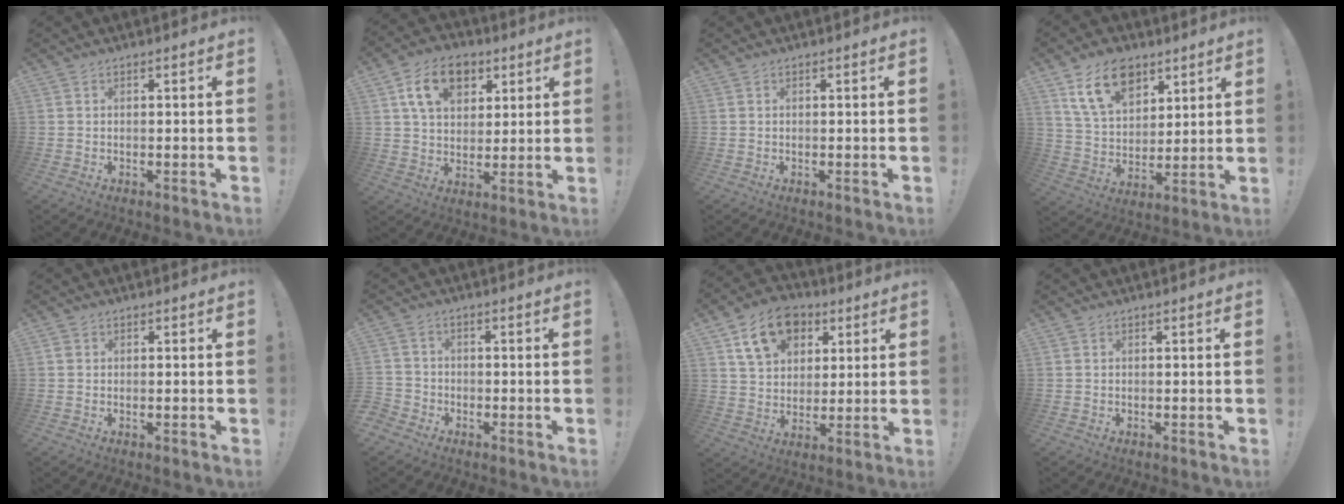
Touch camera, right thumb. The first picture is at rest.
{"total": 13.5, "force": [6.3, 9.3, 7.4], "torque": [-0.111, -0.011, 0.119]}
{"total": 0.0}
{"total": 14.9, "force": [8.4, 9.7, 7.6], "torque": [-0.123, -0.034, 0.159]}
{"total": 0.7, "force": [-0.1, 0.7, 0.3], "torque": [-0.004, 0.004, -0.001]}
{"total": 3.6, "force": [-2.2, 2.7, 0.8], "torque": [-0.026, 0.013, -0.040]}
{"total": 14.7, "force": [7.0, 10.7, 7.1], "torque": [-0.106, -0.021, 0.136]}
{"total": 0.0}